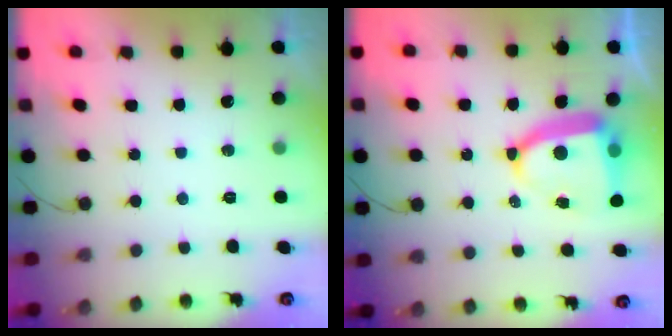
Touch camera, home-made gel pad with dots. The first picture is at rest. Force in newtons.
{"total": 12.1, "press": 12.0, "slide": 1.5}